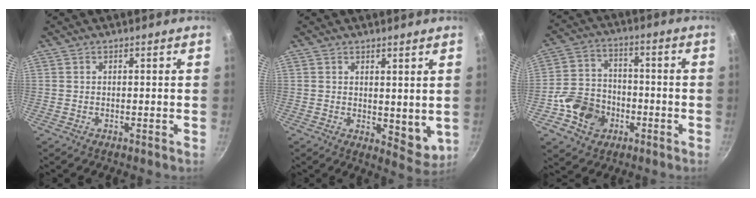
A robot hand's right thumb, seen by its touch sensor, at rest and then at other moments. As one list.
[{"total": 6.2, "force": [1.6, 3.5, 4.8], "torque": [-0.056, -0.023, 0.028]}, {"total": 11.4, "force": [-4.2, 9.3, 5.2], "torque": [-0.073, 0.036, -0.080]}]